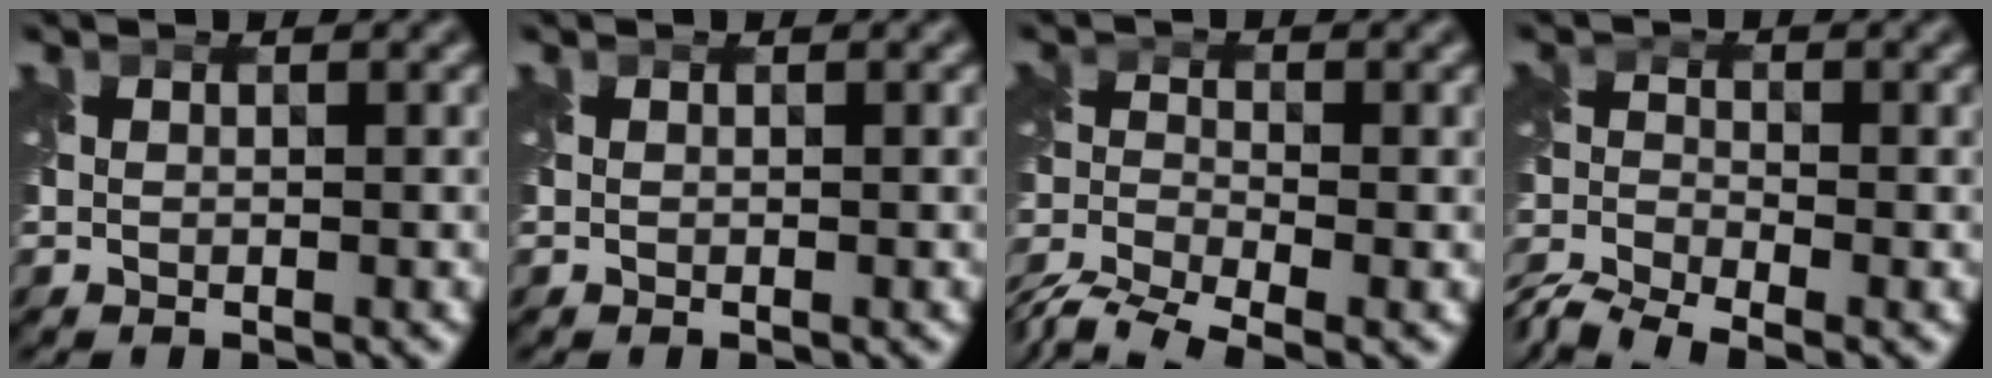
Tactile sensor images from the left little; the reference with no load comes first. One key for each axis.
{"total": 0.0}
{"total": 8.0, "fx": -6.6, "fy": 2.6, "fz": 3.7, "tx": -0.084, "ty": -0.029, "tz": -0.116}
{"total": 7.2, "fx": -6.1, "fy": 2.2, "fz": 3.0, "tx": -0.068, "ty": -0.027, "tz": -0.111}